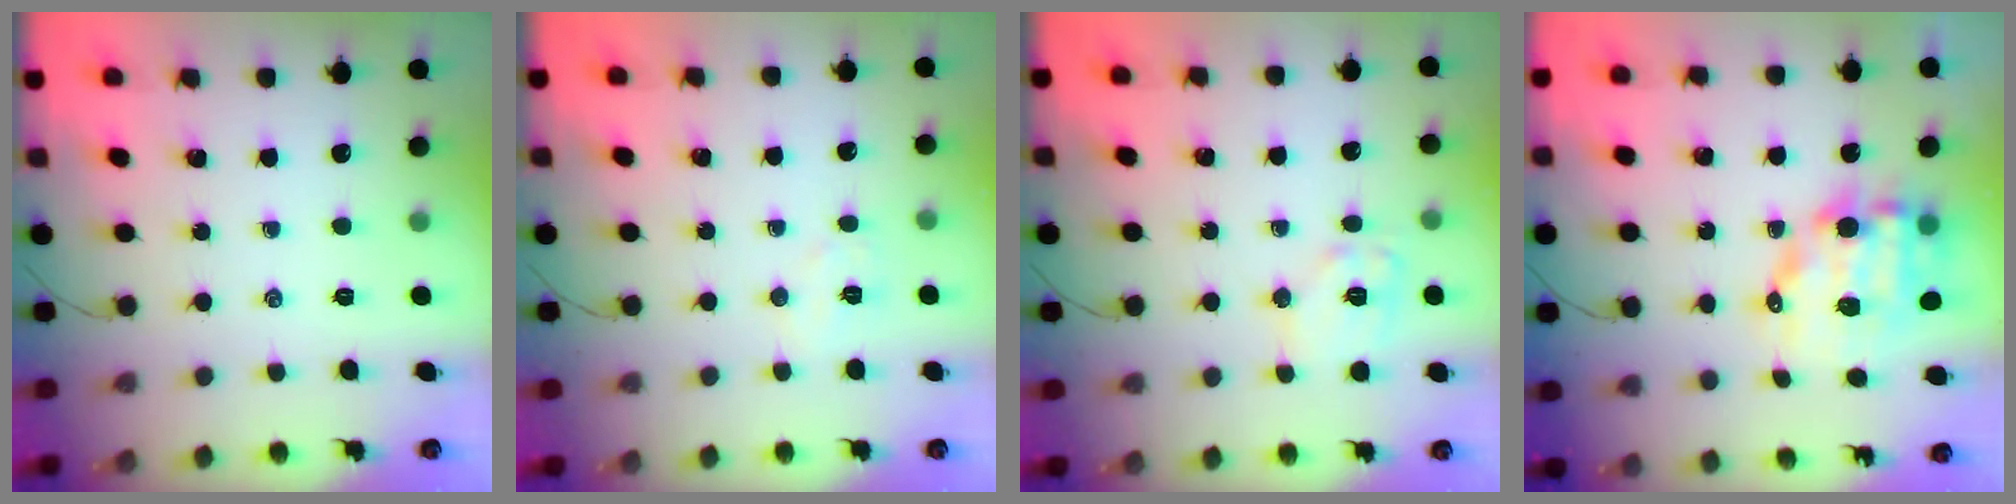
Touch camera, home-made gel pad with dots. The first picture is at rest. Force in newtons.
{"total": 5.0, "press": 4.9, "slide": 1.1}
{"total": 9.9, "press": 9.9, "slide": 0.2}
{"total": 13.0, "press": 12.7, "slide": 2.9}